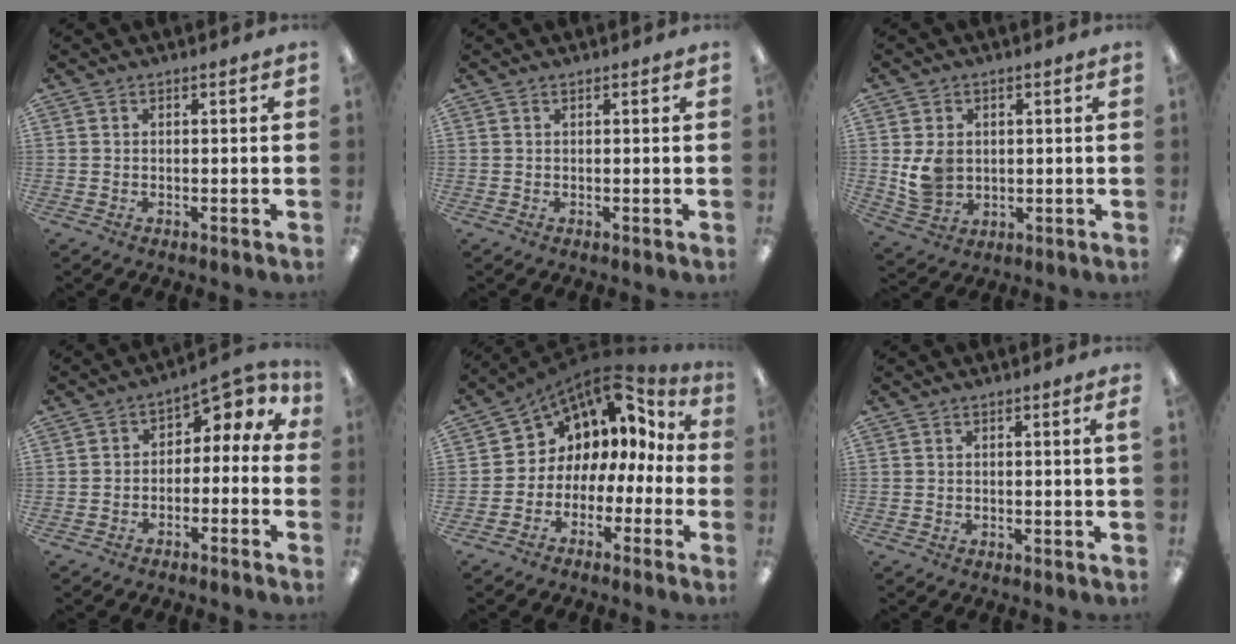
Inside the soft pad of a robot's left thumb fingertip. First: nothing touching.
{"total": 0.0}
{"total": 7.0, "force": [0.8, 5.8, 3.7], "torque": [-0.072, 0.005, 0.017]}
{"total": 3.7, "force": [-1.4, 2.8, 1.9], "torque": [-0.027, 0.011, -0.033]}
{"total": 6.0, "force": [3.8, 4.5, 1.5], "torque": [-0.045, -0.050, 0.068]}
{"total": 0.9, "force": [0.2, -0.2, 0.8], "torque": [-0.014, -0.002, 0.003]}